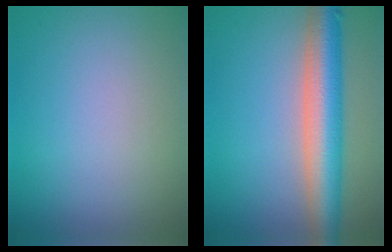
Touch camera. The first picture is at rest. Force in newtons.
{"total": 7.6, "press": 7.6, "slide": 0.1}